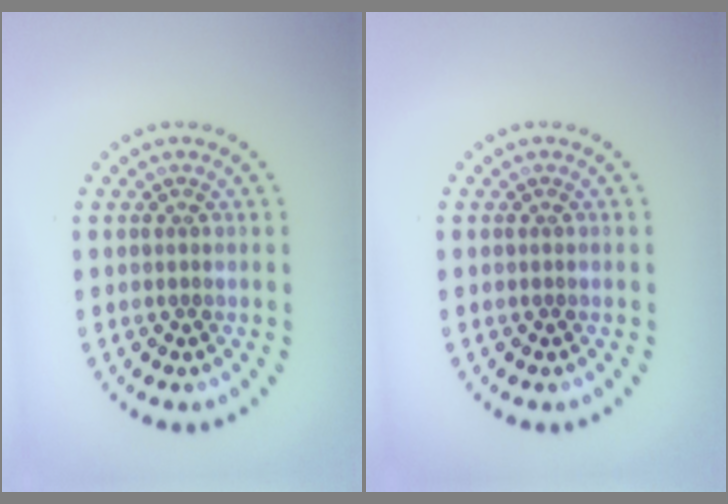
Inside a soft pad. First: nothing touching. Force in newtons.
{"total": 0.0}